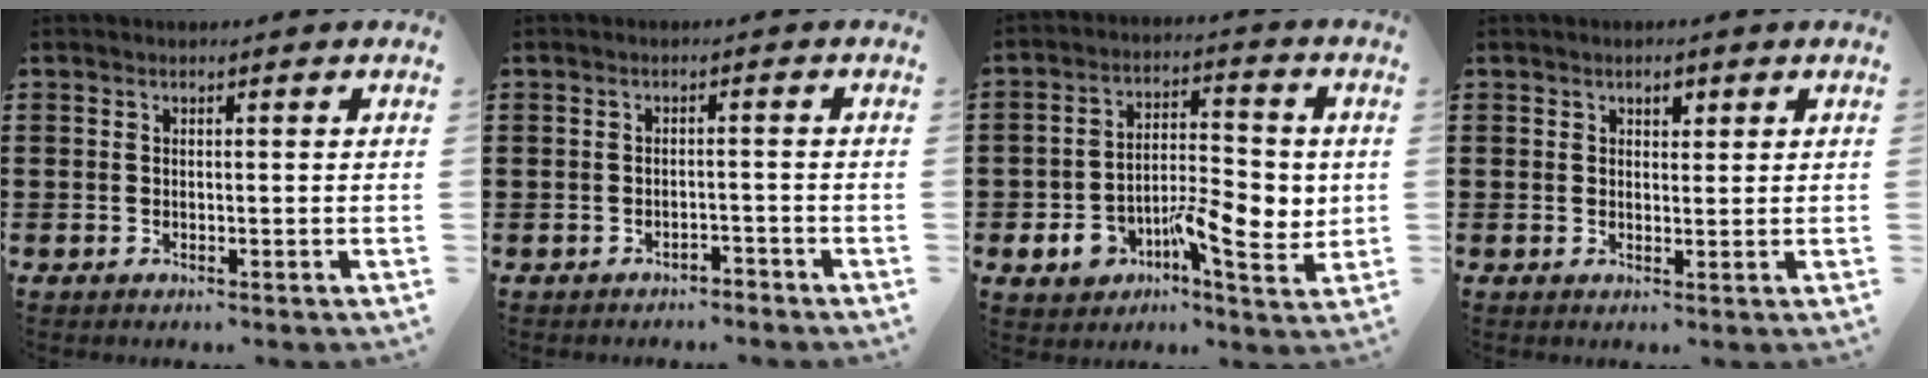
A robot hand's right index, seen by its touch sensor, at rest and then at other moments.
{"total": 1.9, "force": [-1.8, 0.4, -0.1], "torque": [-0.005, 0.004, -0.041]}
{"total": 10.2, "force": [-2.9, 5.4, 8.2], "torque": [-0.122, 0.006, -0.050]}
{"total": 1.7, "force": [1.1, 1.0, 0.8], "torque": [-0.010, 0.003, 0.019]}